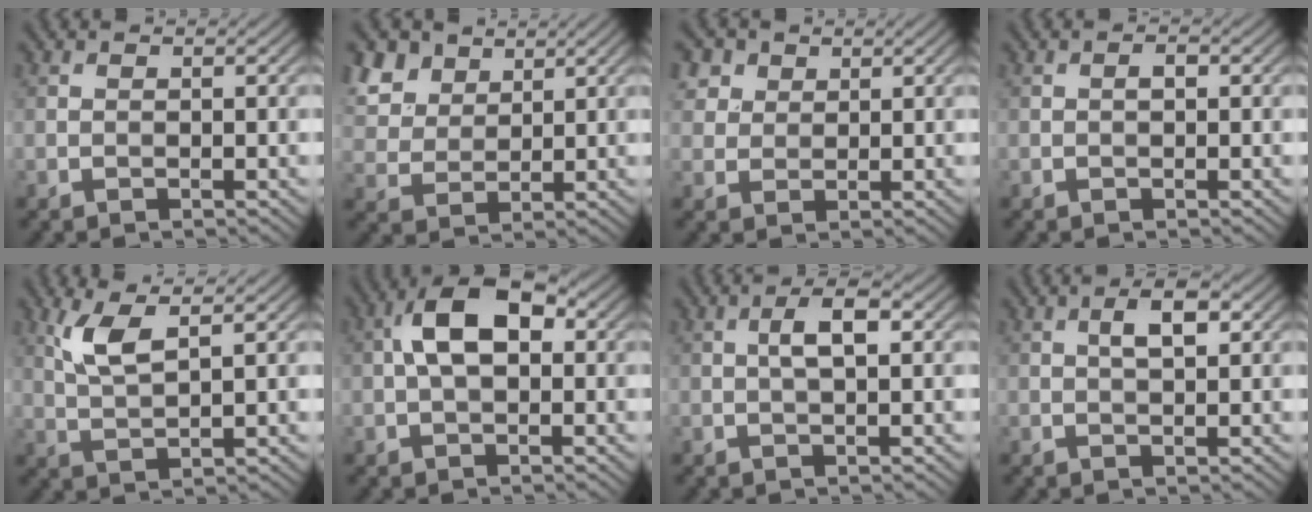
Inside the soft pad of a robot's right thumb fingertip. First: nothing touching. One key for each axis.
{"total": 7.5, "fx": 4.6, "fy": 4.7, "fz": 3.6, "tx": -0.120, "ty": 0.011, "tz": 0.092}
{"total": 5.0, "fx": 2.9, "fy": 3.5, "fz": 2.0, "tx": -0.067, "ty": 0.001, "tz": 0.064}
{"total": 0.9, "fx": 0.0, "fy": 0.4, "fz": 0.8, "tx": -0.011, "ty": 0.003, "tz": 0.000}
{"total": 4.9, "fx": 2.5, "fy": 1.2, "fz": 4.0, "tx": -0.102, "ty": 0.001, "tz": 0.054}
{"total": 7.8, "fx": 1.0, "fy": 4.3, "fz": 6.4, "tx": -0.119, "ty": 0.018, "tz": 0.009}
{"total": 3.6, "fx": 0.7, "fy": 1.1, "fz": 3.3, "tx": -0.062, "ty": 0.009, "tz": 0.009}
{"total": 3.3, "fx": 1.0, "fy": 1.2, "fz": 3.0, "tx": -0.051, "ty": 0.006, "tz": 0.015}